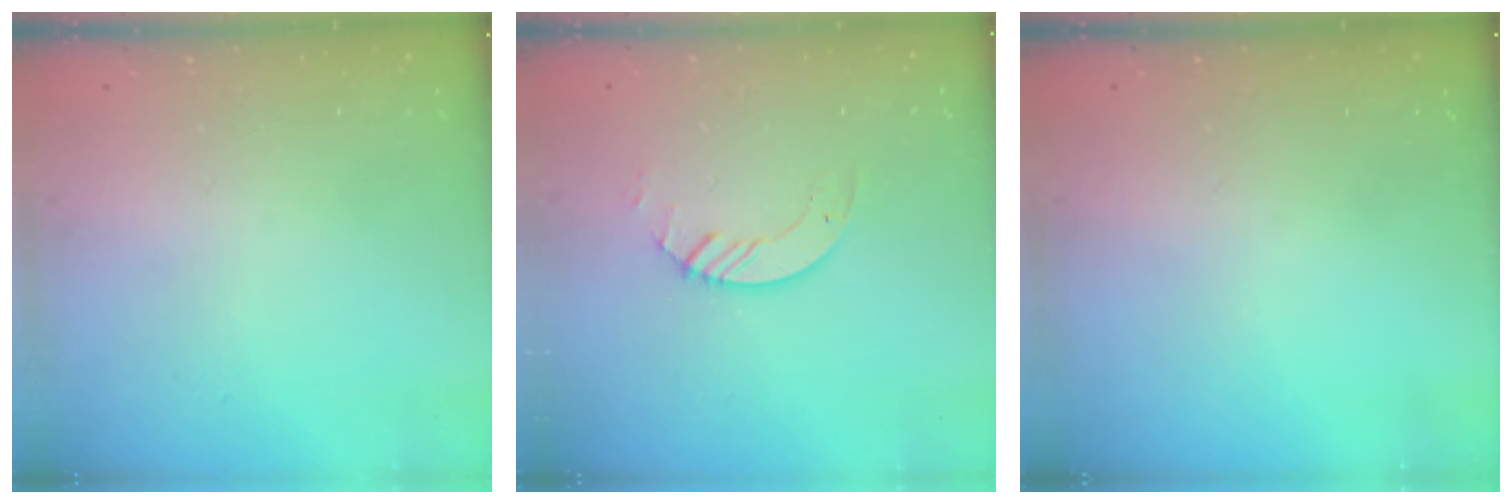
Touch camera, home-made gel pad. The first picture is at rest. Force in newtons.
{"total": 2.8, "press": 2.8, "slide": 0.3}
{"total": 0.0}